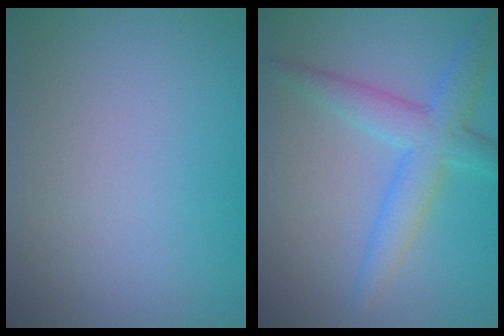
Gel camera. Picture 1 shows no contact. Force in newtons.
{"total": 4.5, "press": 4.5, "slide": 0.2}